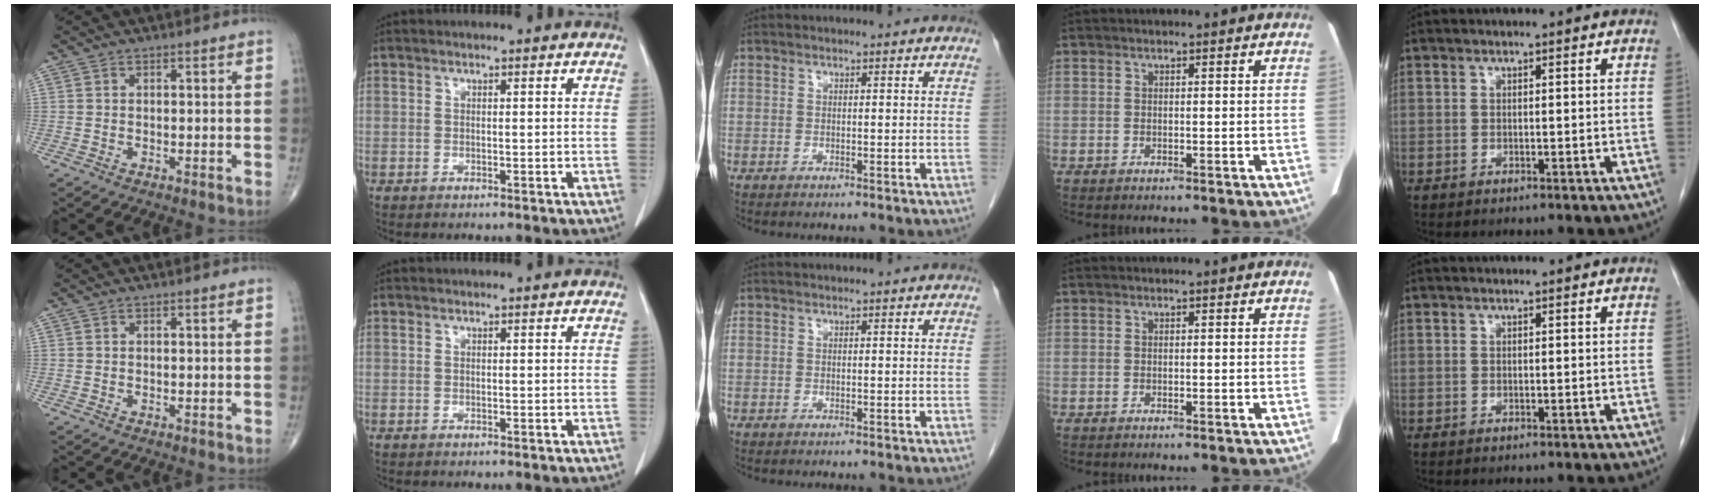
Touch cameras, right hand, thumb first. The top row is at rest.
{}